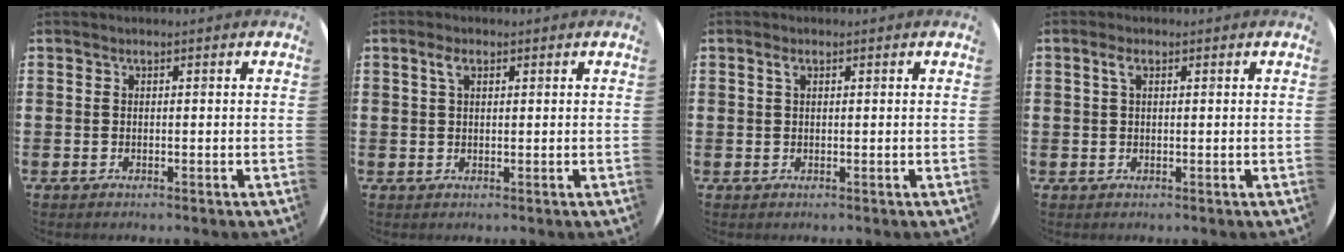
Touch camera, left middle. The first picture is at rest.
{"total": 2.2, "force": [1.1, 1.1, 1.5], "torque": [-0.026, 0.004, 0.017]}
{"total": 1.1, "force": [0.6, 0.6, 0.8], "torque": [-0.009, 0.002, 0.008]}
{"total": 1.8, "force": [0.8, 0.8, 1.4], "torque": [-0.023, 0.003, 0.011]}